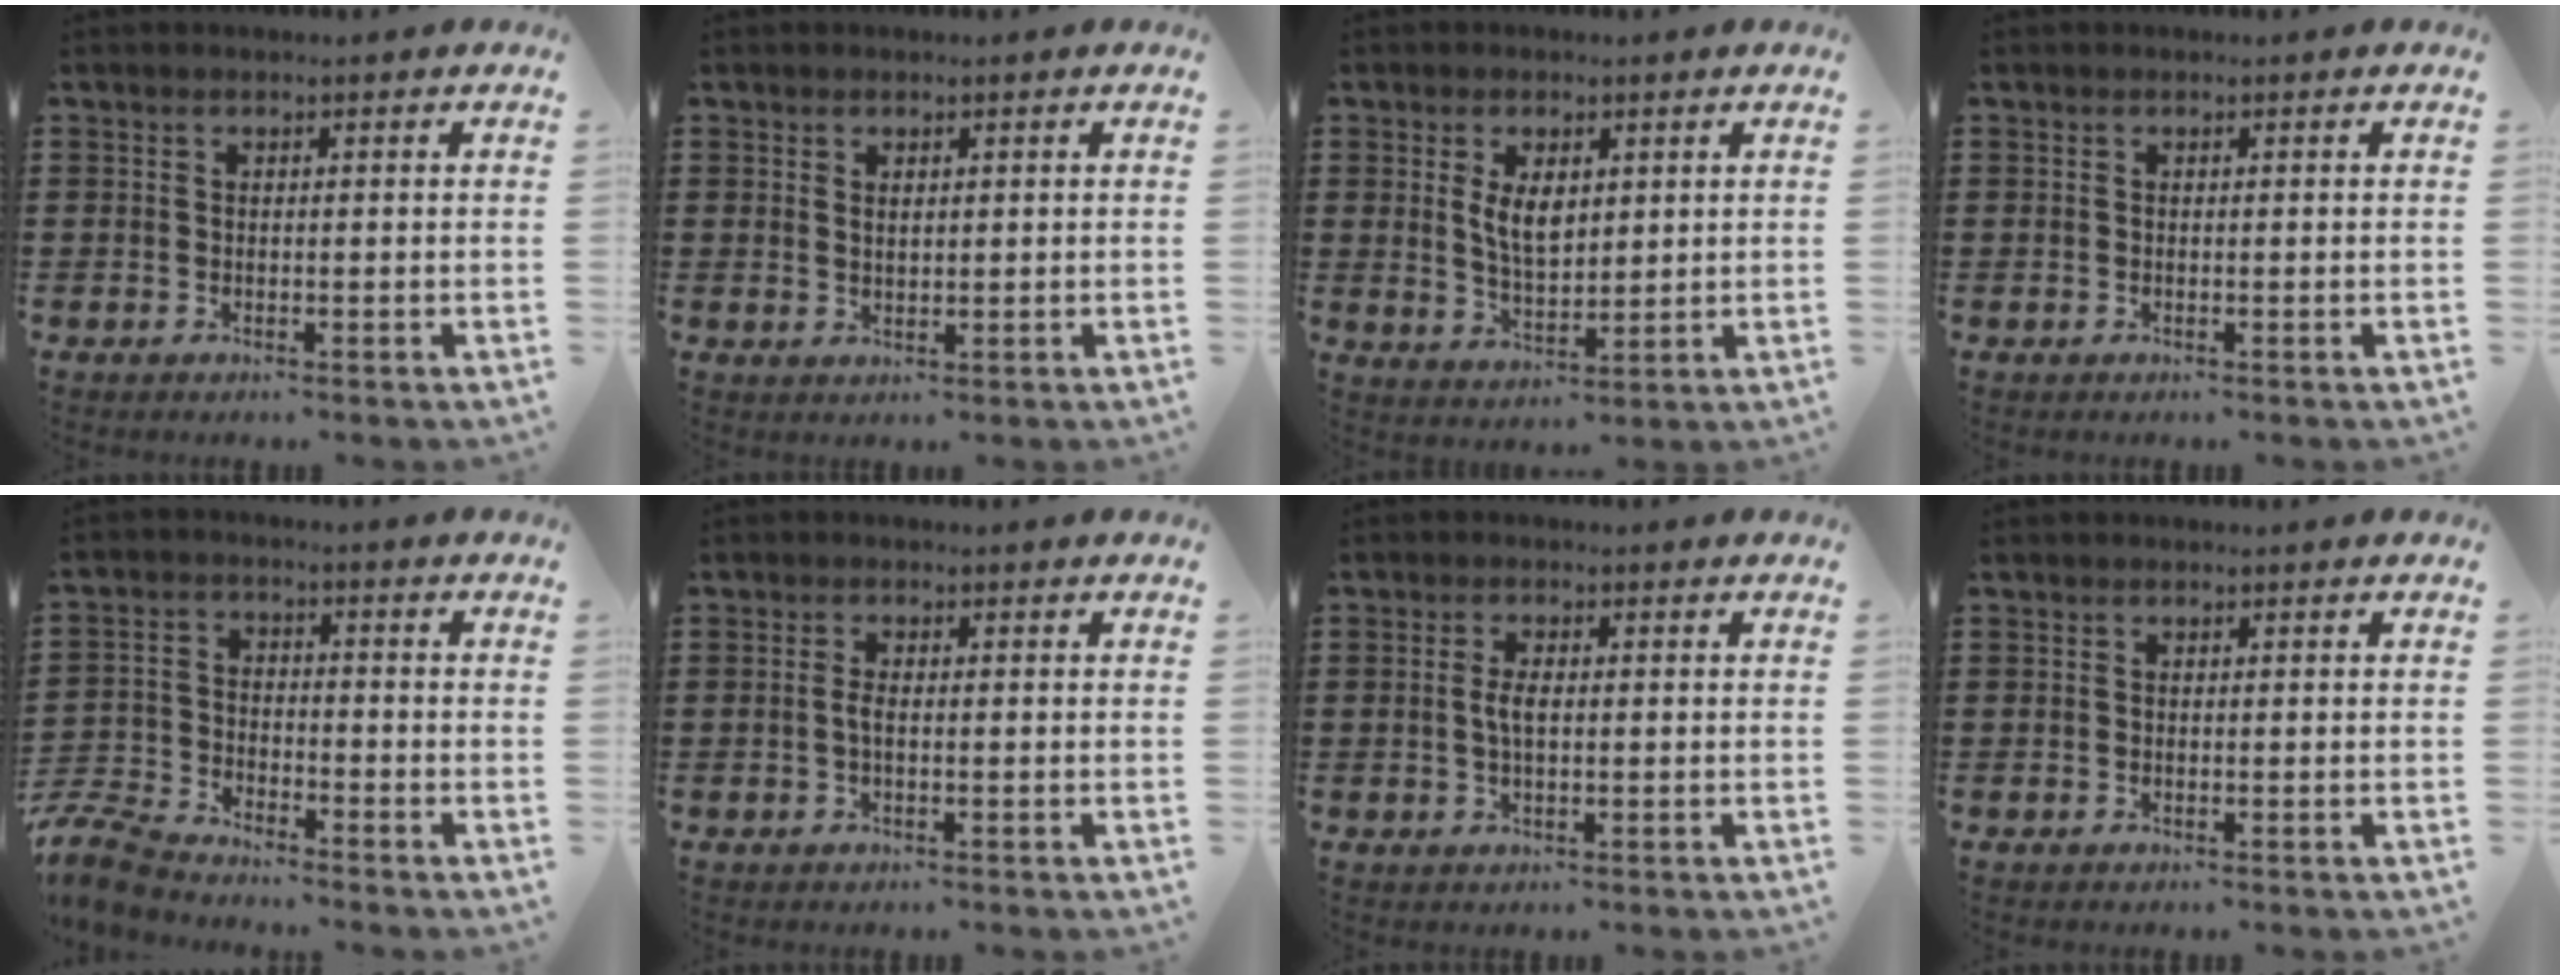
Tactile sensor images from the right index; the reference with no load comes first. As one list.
[{"total": 1.0, "force": [0.7, 0.6, 0.6], "torque": [-0.012, 0.004, 0.012]}, {"total": 5.3, "force": [1.4, 2.8, 4.3], "torque": [-0.083, 0.004, 0.022]}, {"total": 0.0}, {"total": 6.1, "force": [-5.9, 0.9, 1.3], "torque": [-0.053, -0.003, -0.124]}, {"total": 1.6, "force": [-0.3, 0.5, 1.5], "torque": [-0.037, -0.002, -0.008]}, {"total": 2.8, "force": [0.0, 1.1, 2.6], "torque": [-0.058, -0.001, -0.003]}, {"total": 0.0}]